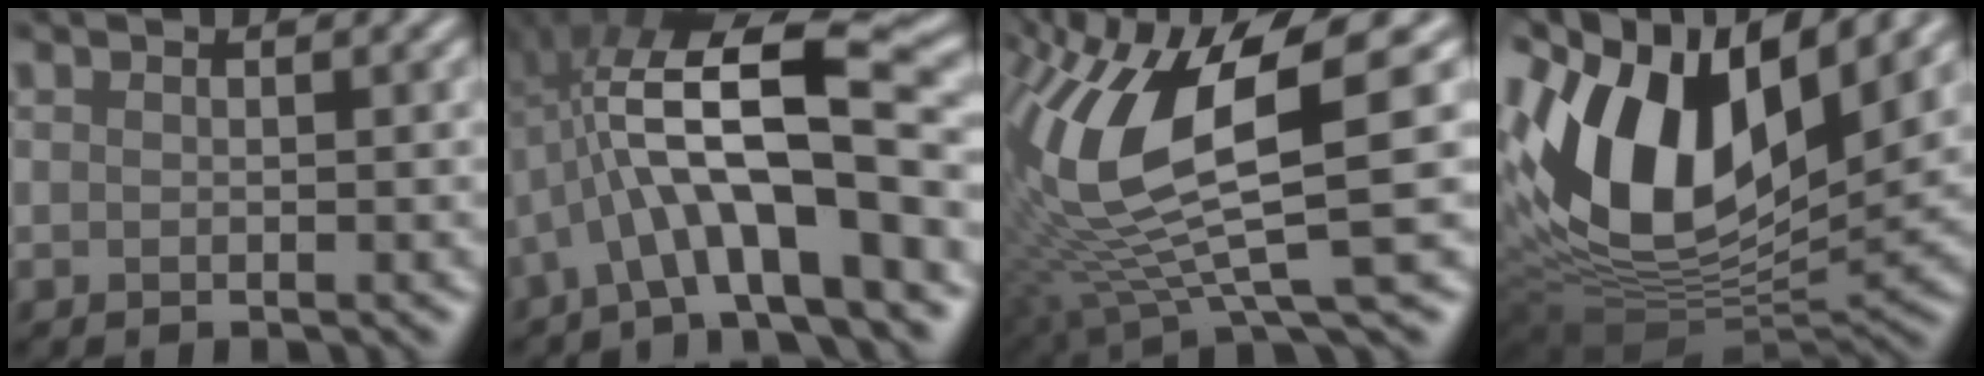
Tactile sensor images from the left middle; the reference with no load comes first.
{"total": 10.3, "force": [-2.1, 2.7, 9.8], "torque": [-0.169, 0.035, -0.029]}
{"total": 11.7, "force": [1.8, 3.4, 11.1], "torque": [-0.237, -0.011, 0.056]}
{"total": 14.4, "force": [4.1, 7.6, 11.5], "torque": [-0.230, 0.018, 0.079]}